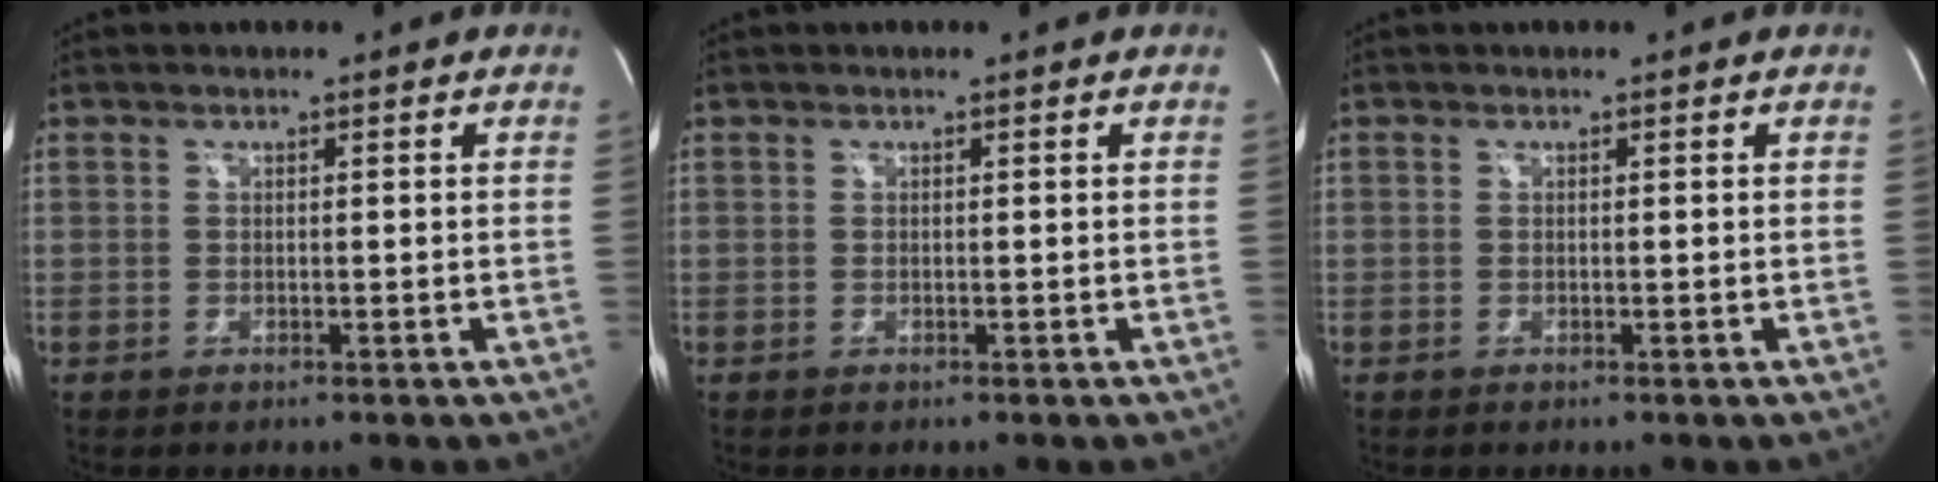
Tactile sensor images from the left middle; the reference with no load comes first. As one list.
[{"total": 0.0}, {"total": 0.0}]